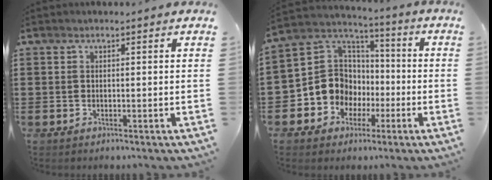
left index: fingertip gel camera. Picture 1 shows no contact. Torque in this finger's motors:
{"motor_torque": [1.63, 0.50, 0.55, 0.08]}